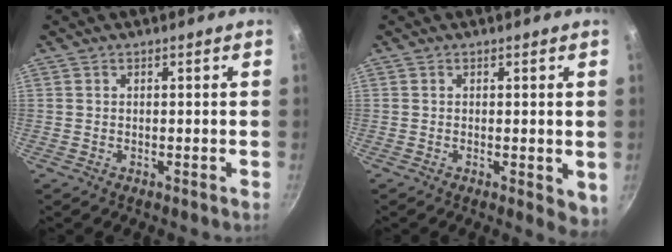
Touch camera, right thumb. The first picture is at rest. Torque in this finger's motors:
{"motor_torque": [-0.01, 0.27, -0.08, -0.18, -0.02]}